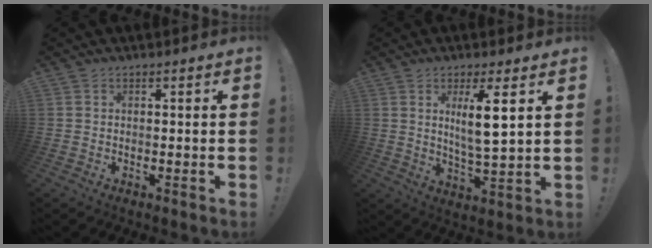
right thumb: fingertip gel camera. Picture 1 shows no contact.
{"total": 9.3, "force": [3.1, 1.3, 8.6], "torque": [-0.146, -0.018, 0.045]}